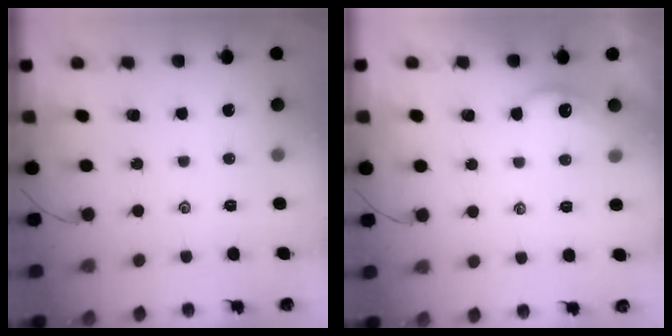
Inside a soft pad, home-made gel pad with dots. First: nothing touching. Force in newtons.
{"total": 2.6, "press": 2.6, "slide": 0.3}